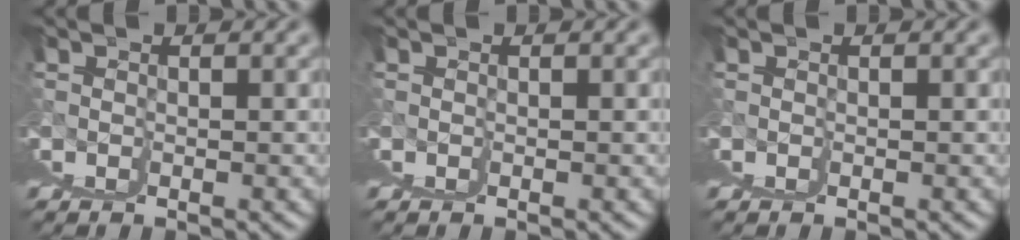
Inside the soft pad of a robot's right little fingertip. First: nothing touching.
{"total": 0.0}
{"total": 0.0}